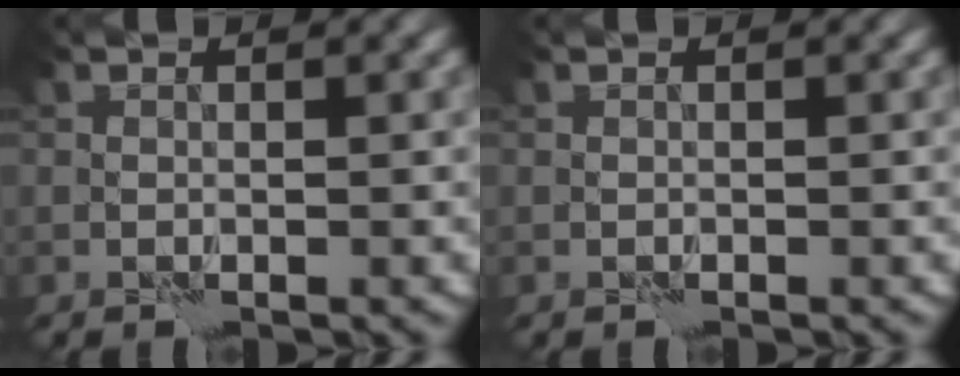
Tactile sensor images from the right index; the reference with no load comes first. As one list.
[{"total": 0.0}]